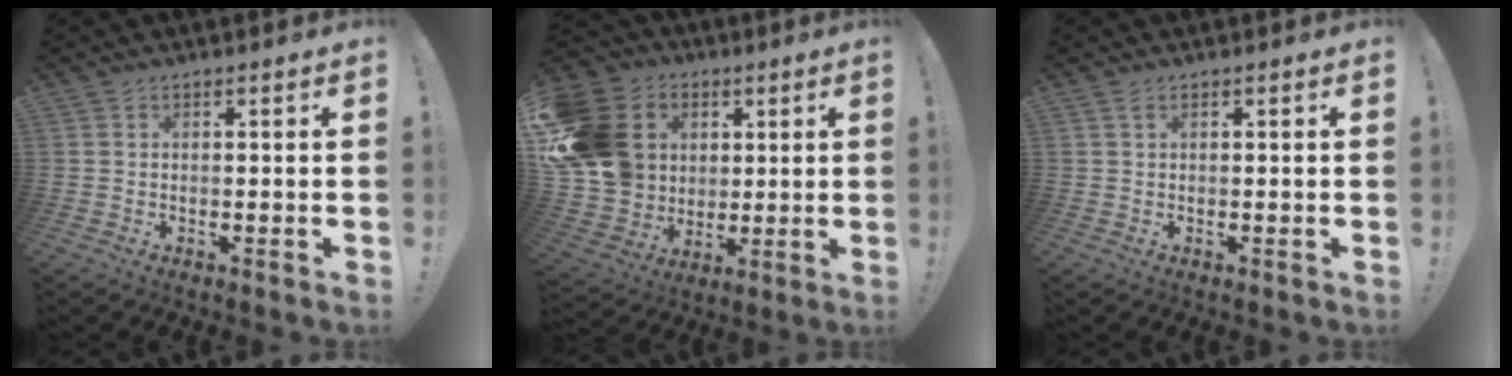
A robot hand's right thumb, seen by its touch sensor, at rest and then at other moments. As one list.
[{"total": 19.5, "force": [4.4, 16.7, 9.1], "torque": [-0.154, -0.004, 0.112]}, {"total": 1.0, "force": [0.4, 0.2, 0.8], "torque": [-0.014, 0.000, 0.007]}]